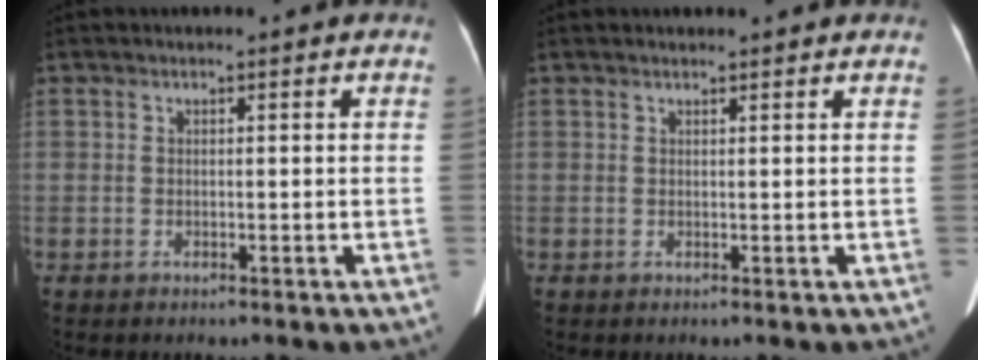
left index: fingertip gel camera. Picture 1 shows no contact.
{"total": 1.6, "force": [1.4, 0.1, 0.7], "torque": [-0.011, 0.014, 0.022]}